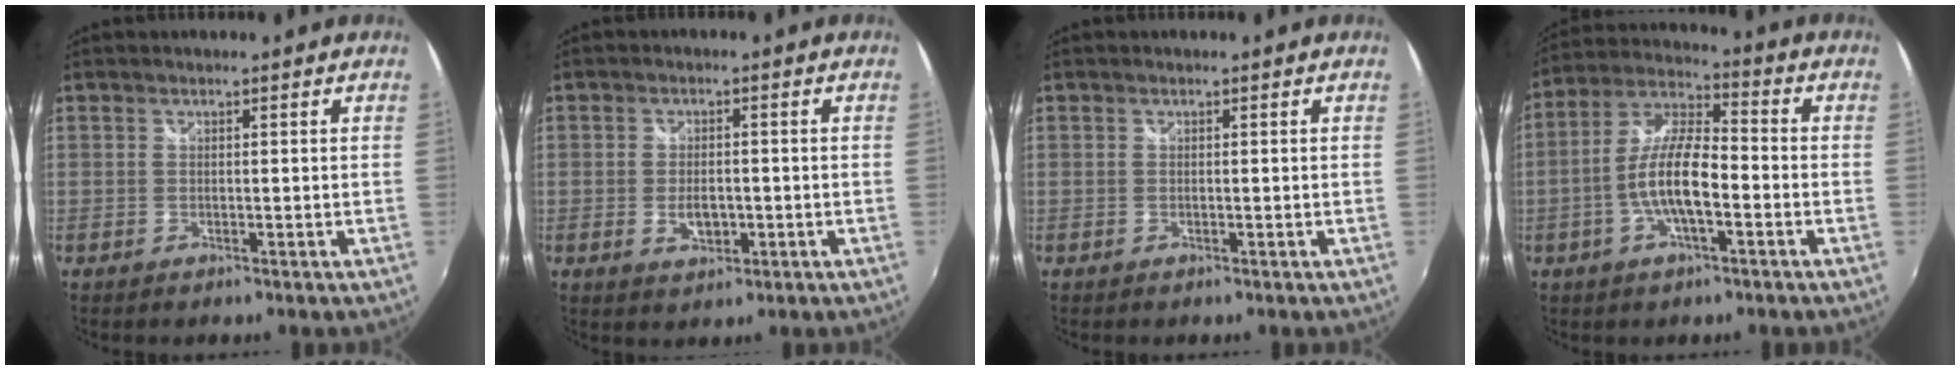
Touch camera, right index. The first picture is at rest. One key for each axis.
{"total": 4.5, "fx": -1.1, "fy": 2.7, "fz": 3.4, "tx": -0.066, "ty": -0.003, "tz": -0.017}
{"total": 0.0}
{"total": 11.4, "fx": -3.2, "fy": 3.6, "fz": 10.3, "tx": -0.214, "ty": 0.007, "tz": -0.063}